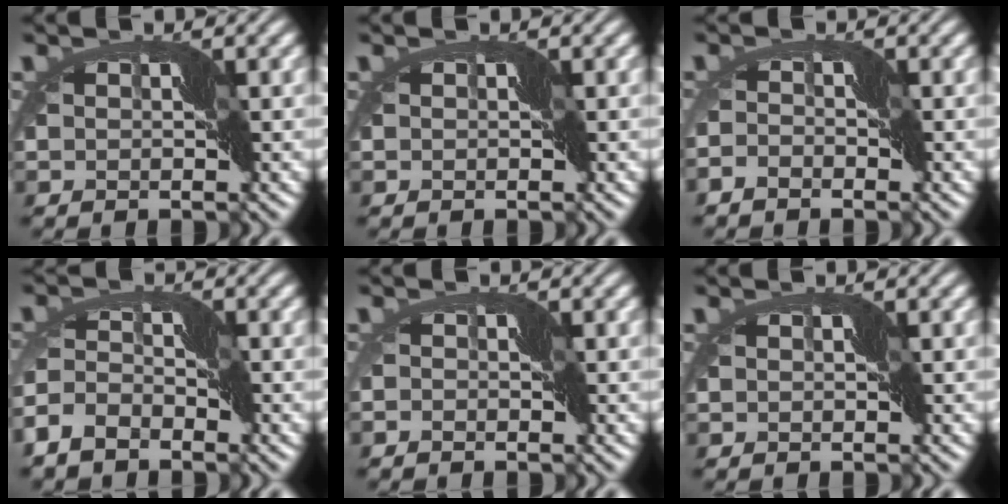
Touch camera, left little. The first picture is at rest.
{"total": 0.0}
{"total": 1.6, "force": [-1.5, 0.6, 0.4], "torque": [-0.015, 0.003, -0.035]}
{"total": 4.2, "force": [-3.2, 1.8, 1.9], "torque": [-0.052, 0.006, -0.078]}
{"total": 0.6, "force": [-0.5, 0.3, 0.0], "torque": [-0.002, 0.002, -0.010]}
{"total": 0.0}